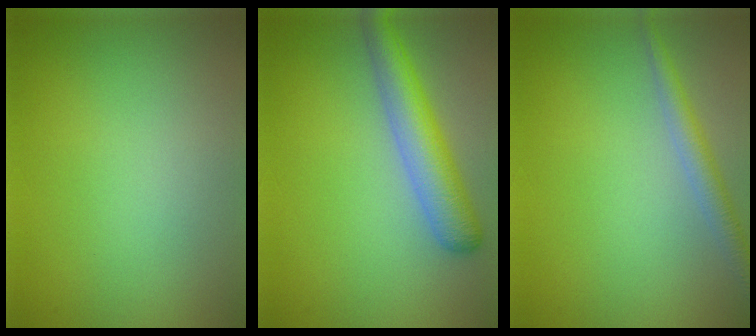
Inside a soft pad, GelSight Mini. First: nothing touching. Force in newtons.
{"total": 4.6, "press": 4.6, "slide": 0.2}
{"total": 2.3, "press": 2.3, "slide": 0.1}